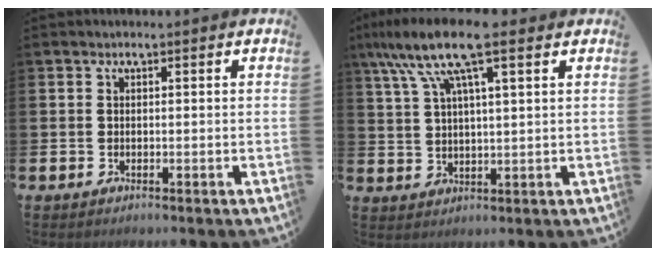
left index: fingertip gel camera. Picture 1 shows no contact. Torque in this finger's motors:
{"motor_torque": [0.71, -0.58, 1.05, 0.21]}